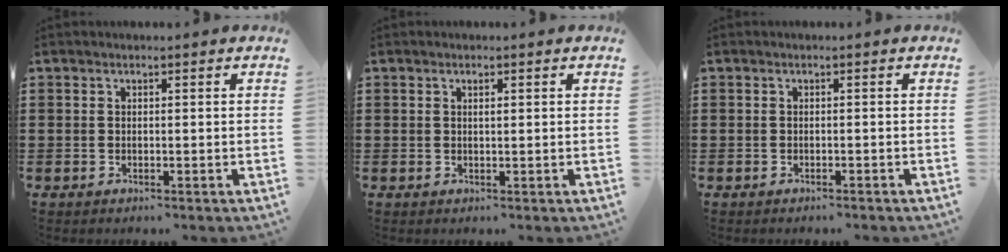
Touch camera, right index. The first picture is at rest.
{"total": 0.8, "force": [0.3, 0.2, 0.8], "torque": [-0.016, 0.002, 0.005]}
{"total": 0.6, "force": [-0.6, 0.0, 0.1], "torque": [-0.004, -0.001, -0.012]}